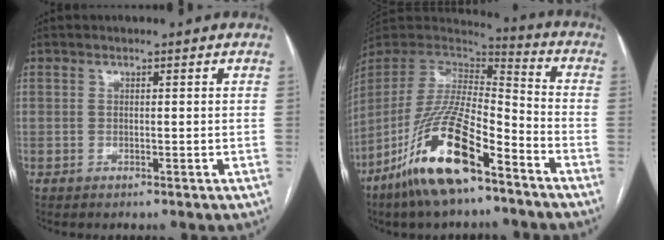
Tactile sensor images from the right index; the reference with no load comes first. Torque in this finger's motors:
{"motor_torque": [0.90, -0.94, 0.06, -0.02]}